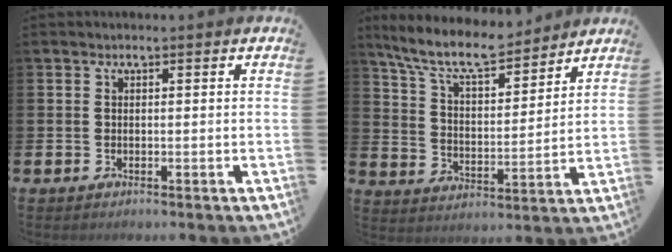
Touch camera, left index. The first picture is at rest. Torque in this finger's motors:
{"motor_torque": [0.09, -0.28, 0.10, 0.16]}